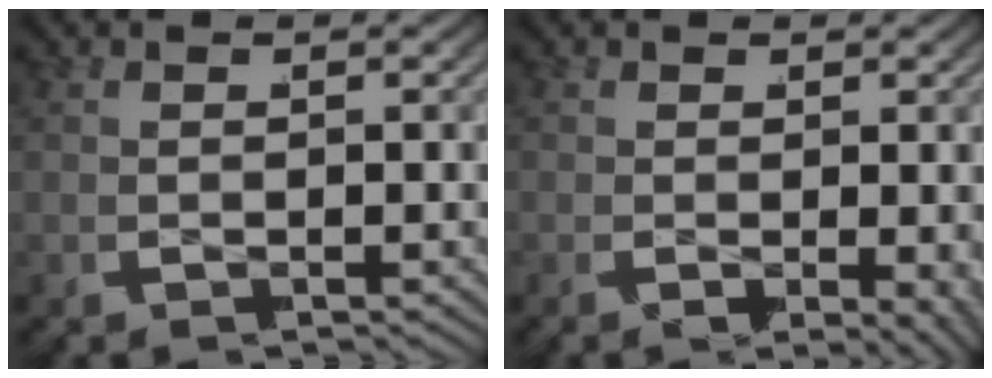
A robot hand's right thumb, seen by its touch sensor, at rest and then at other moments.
{"total": 2.9, "force": [-0.7, 1.3, 2.4], "torque": [-0.035, -0.018, -0.005]}